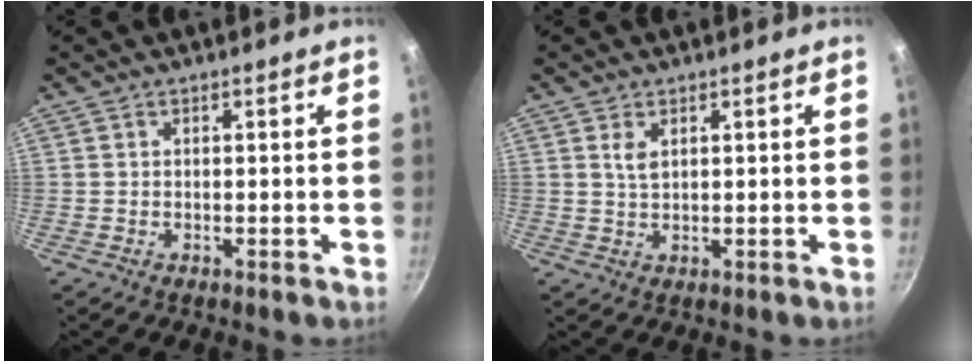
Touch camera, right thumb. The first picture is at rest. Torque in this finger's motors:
{"motor_torque": [-0.06, -0.23, 0.57, 0.00, 0.11]}